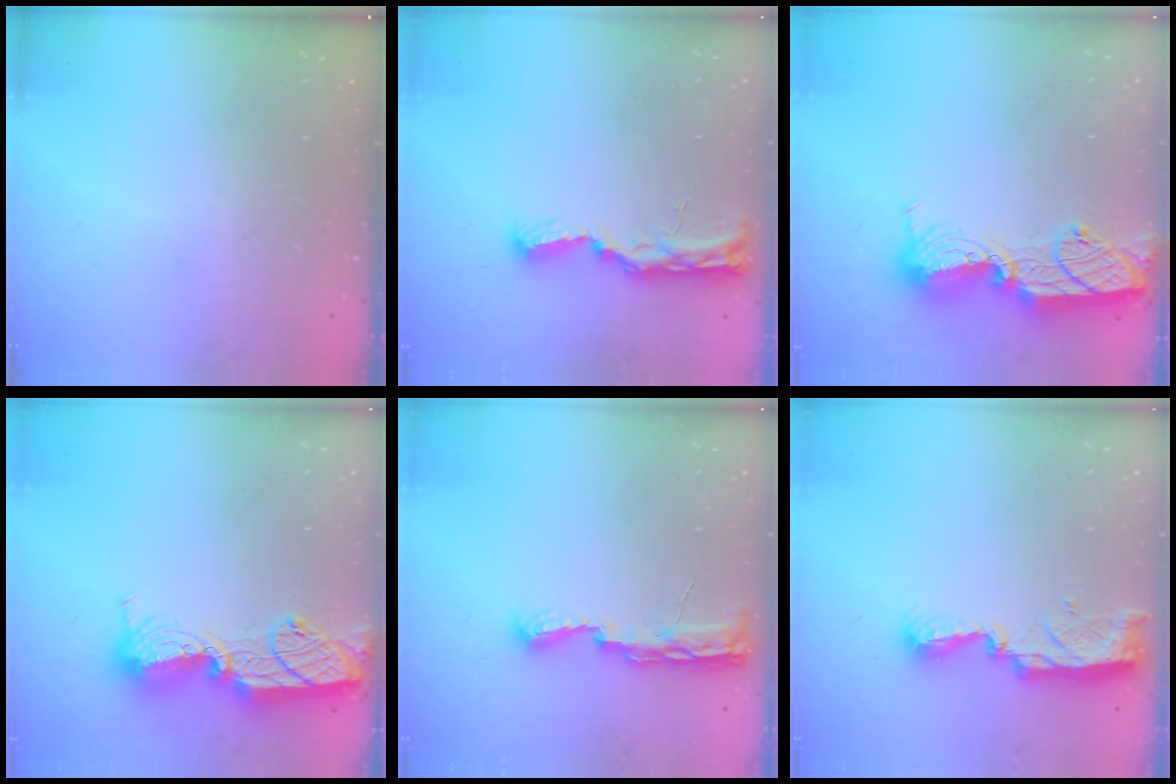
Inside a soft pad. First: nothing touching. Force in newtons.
{"total": 11.3, "press": 10.0, "slide": 5.1}
{"total": 14.9, "press": 14.9, "slide": 0.9}
{"total": 14.9, "press": 14.9, "slide": 0.9}
{"total": 10.6, "press": 9.1, "slide": 5.5}
{"total": 7.7, "press": 7.6, "slide": 0.6}